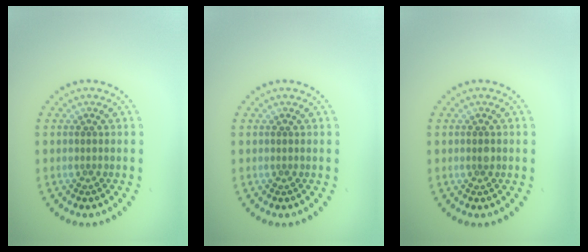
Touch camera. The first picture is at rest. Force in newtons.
{"total": 0.0}
{"total": 0.8, "press": 0.8, "slide": 0.1}